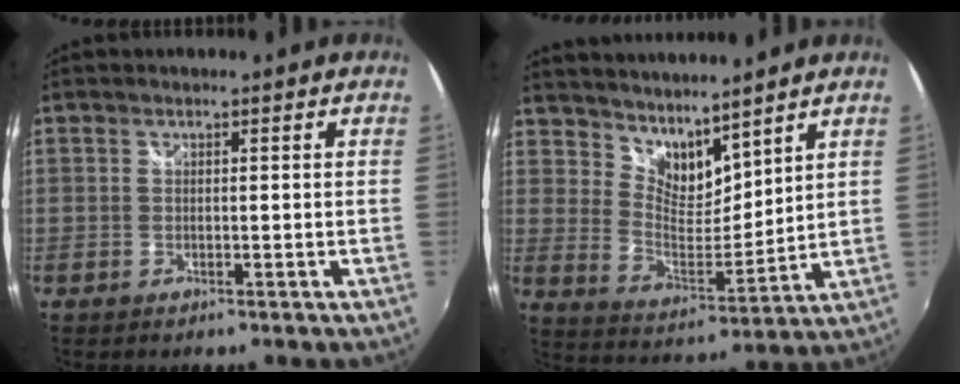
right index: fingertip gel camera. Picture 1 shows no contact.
{"total": 9.8, "force": [8.4, 3.6, 3.7], "torque": [-0.063, -0.004, 0.159]}